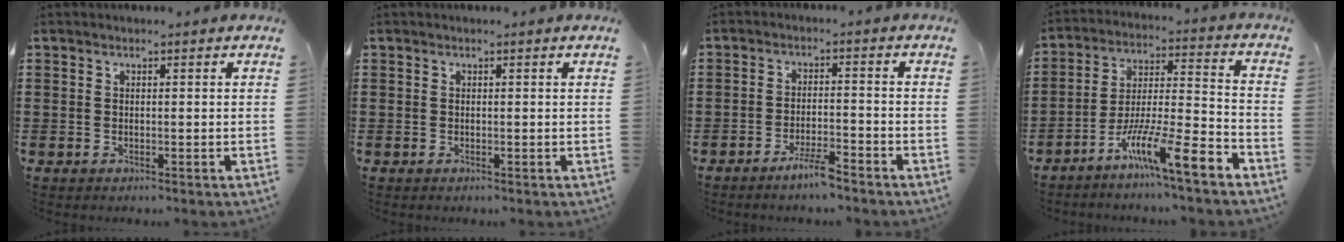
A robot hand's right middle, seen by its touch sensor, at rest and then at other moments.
{"total": 0.0}
{"total": 4.0, "force": [-3.3, 0.4, 2.3], "torque": [-0.044, 0.003, -0.062]}
{"total": 11.2, "force": [-8.0, 1.2, 7.8], "torque": [-0.136, 0.004, -0.154]}